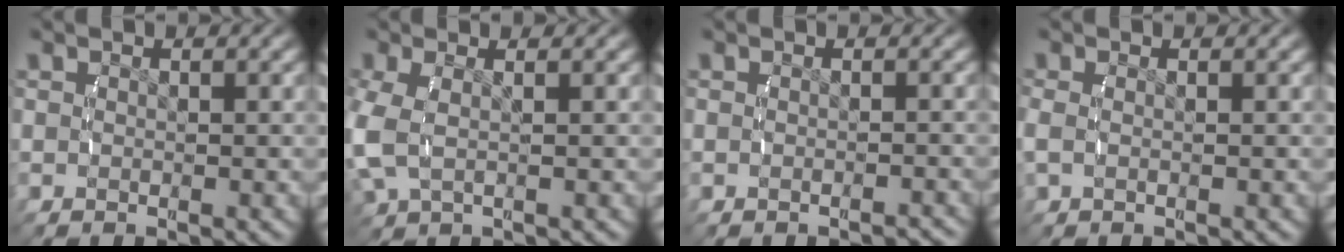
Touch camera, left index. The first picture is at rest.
{"total": 3.3, "force": [0.2, 2.2, 2.5], "torque": [-0.079, -0.008, 0.013]}
{"total": 1.4, "force": [-1.4, 0.2, 0.3], "torque": [-0.007, -0.001, -0.022]}
{"total": 1.2, "force": [-0.2, 0.7, 0.9], "torque": [-0.035, -0.007, 0.002]}